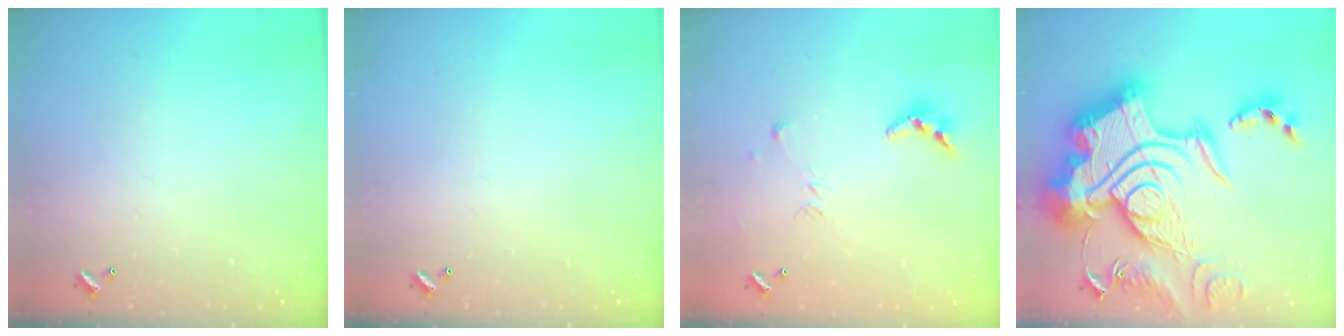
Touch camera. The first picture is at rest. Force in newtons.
{"total": 0.0}
{"total": 8.1, "press": 8.1, "slide": 0.7}
{"total": 0.7, "press": 0.7, "slide": 0.1}